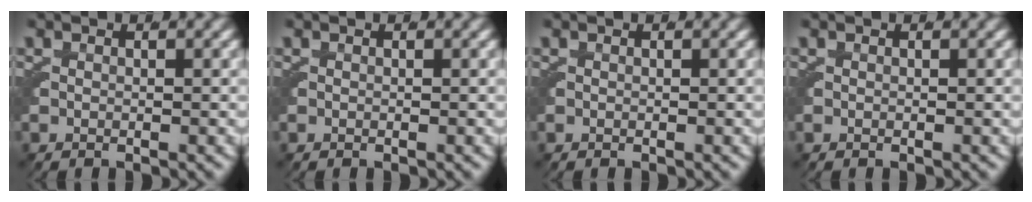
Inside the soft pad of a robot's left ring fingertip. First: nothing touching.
{"total": 0.0}
{"total": 0.0}
{"total": 0.0}